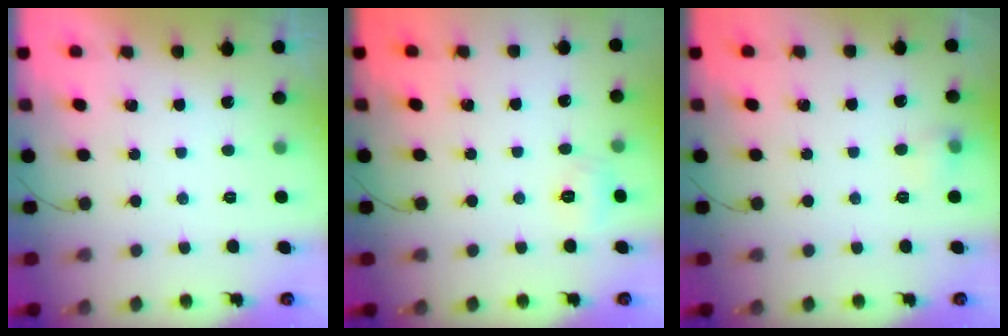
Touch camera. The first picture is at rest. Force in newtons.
{"total": 5.2, "press": 5.0, "slide": 1.4}
{"total": 5.4, "press": 5.4, "slide": 1.0}